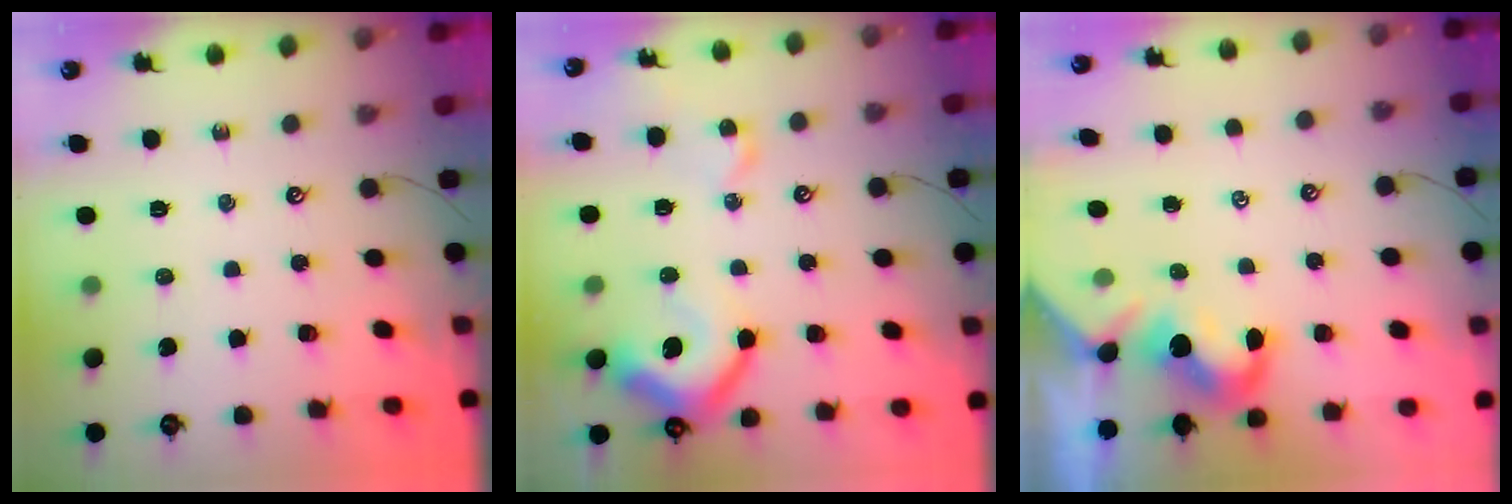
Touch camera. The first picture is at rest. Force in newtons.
{"total": 12.7, "press": 12.6, "slide": 1.8}
{"total": 1.8, "press": 1.7, "slide": 0.6}